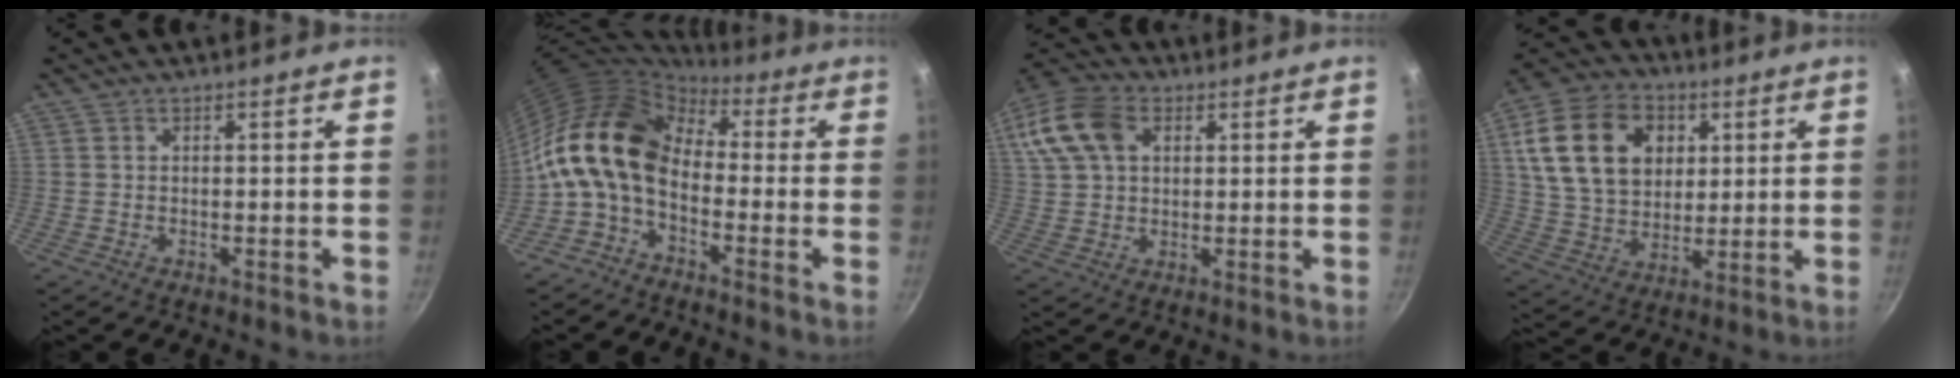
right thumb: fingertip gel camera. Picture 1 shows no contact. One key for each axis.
{"total": 15.3, "fx": -1.5, "fy": 10.1, "fz": 11.4, "tx": -0.208, "ty": 0.041, "tz": -0.052}
{"total": 15.0, "fx": 5.1, "fy": 10.3, "fz": 9.5, "tx": -0.208, "ty": 0.022, "tz": 0.088}
{"total": 19.7, "fx": 5.6, "fy": 14.5, "fz": 12.2, "tx": -0.199, "ty": -0.002, "tz": 0.100}